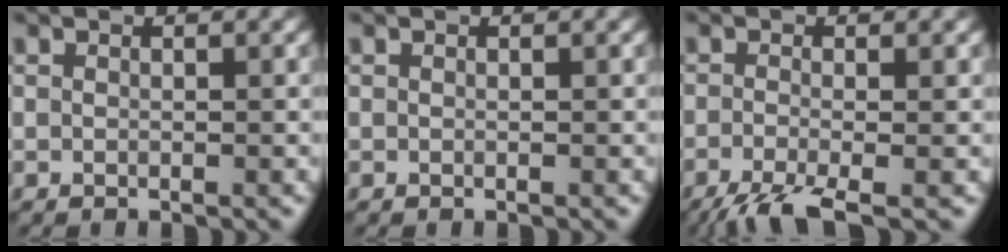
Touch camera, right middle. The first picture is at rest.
{"total": 0.0}
{"total": 4.4, "force": [-2.9, 1.0, 3.2], "torque": [-0.050, -0.007, -0.062]}